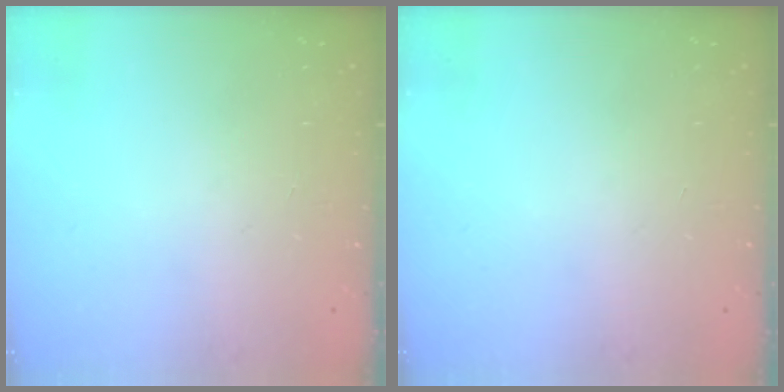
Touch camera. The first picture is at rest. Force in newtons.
{"total": 0.0}